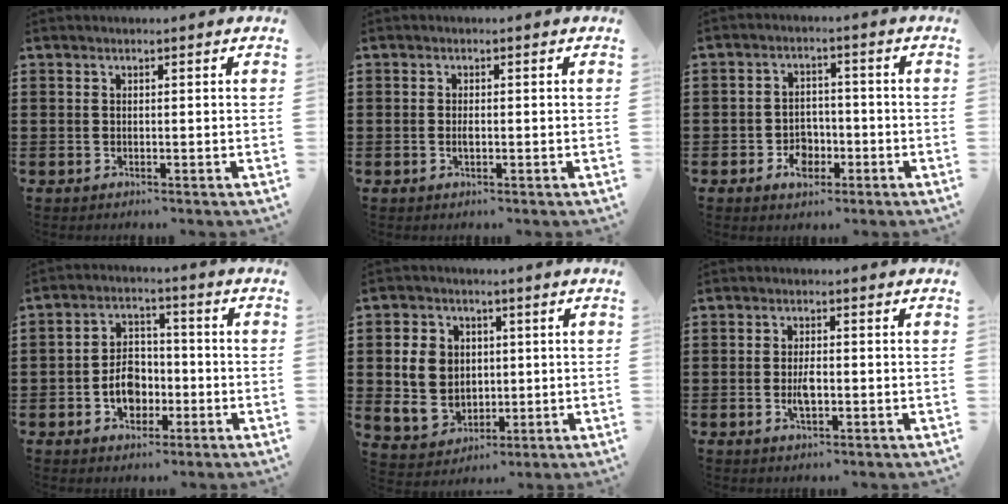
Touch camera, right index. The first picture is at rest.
{"total": 1.2, "force": [-0.2, 0.4, 1.1], "torque": [-0.021, -0.001, -0.004]}
{"total": 4.3, "force": [-1.9, 3.2, 2.3], "torque": [-0.045, 0.008, -0.033]}
{"total": 5.8, "force": [-1.8, 4.3, 3.4], "torque": [-0.048, 0.006, -0.034]}
{"total": 7.6, "force": [1.1, 6.7, 3.5], "torque": [-0.097, 0.015, 0.016]}
{"total": 3.3, "force": [-0.7, 1.3, 3.0], "torque": [-0.054, 0.002, -0.013]}